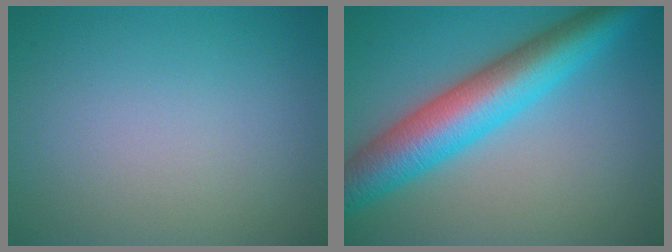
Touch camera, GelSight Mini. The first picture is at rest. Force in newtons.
{"total": 8.9, "press": 8.9, "slide": 0.2}